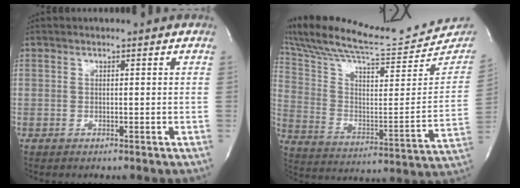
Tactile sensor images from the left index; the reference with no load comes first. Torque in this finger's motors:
{"motor_torque": [1.10, -1.04, 0.01, 0.06]}